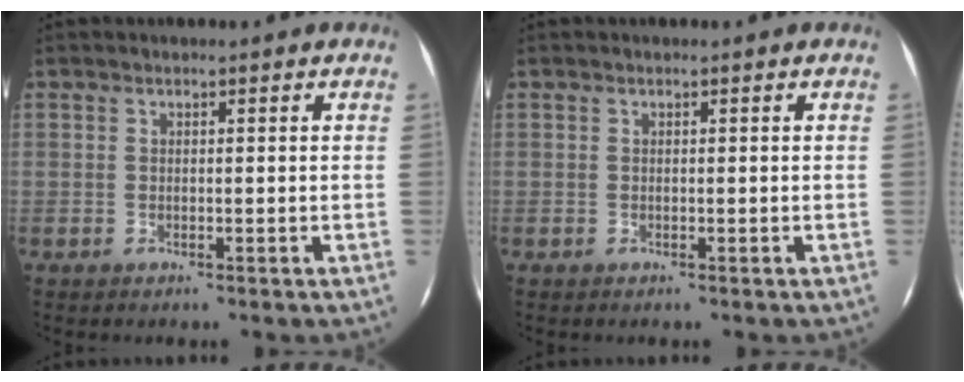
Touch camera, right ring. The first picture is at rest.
{"total": 0.0}